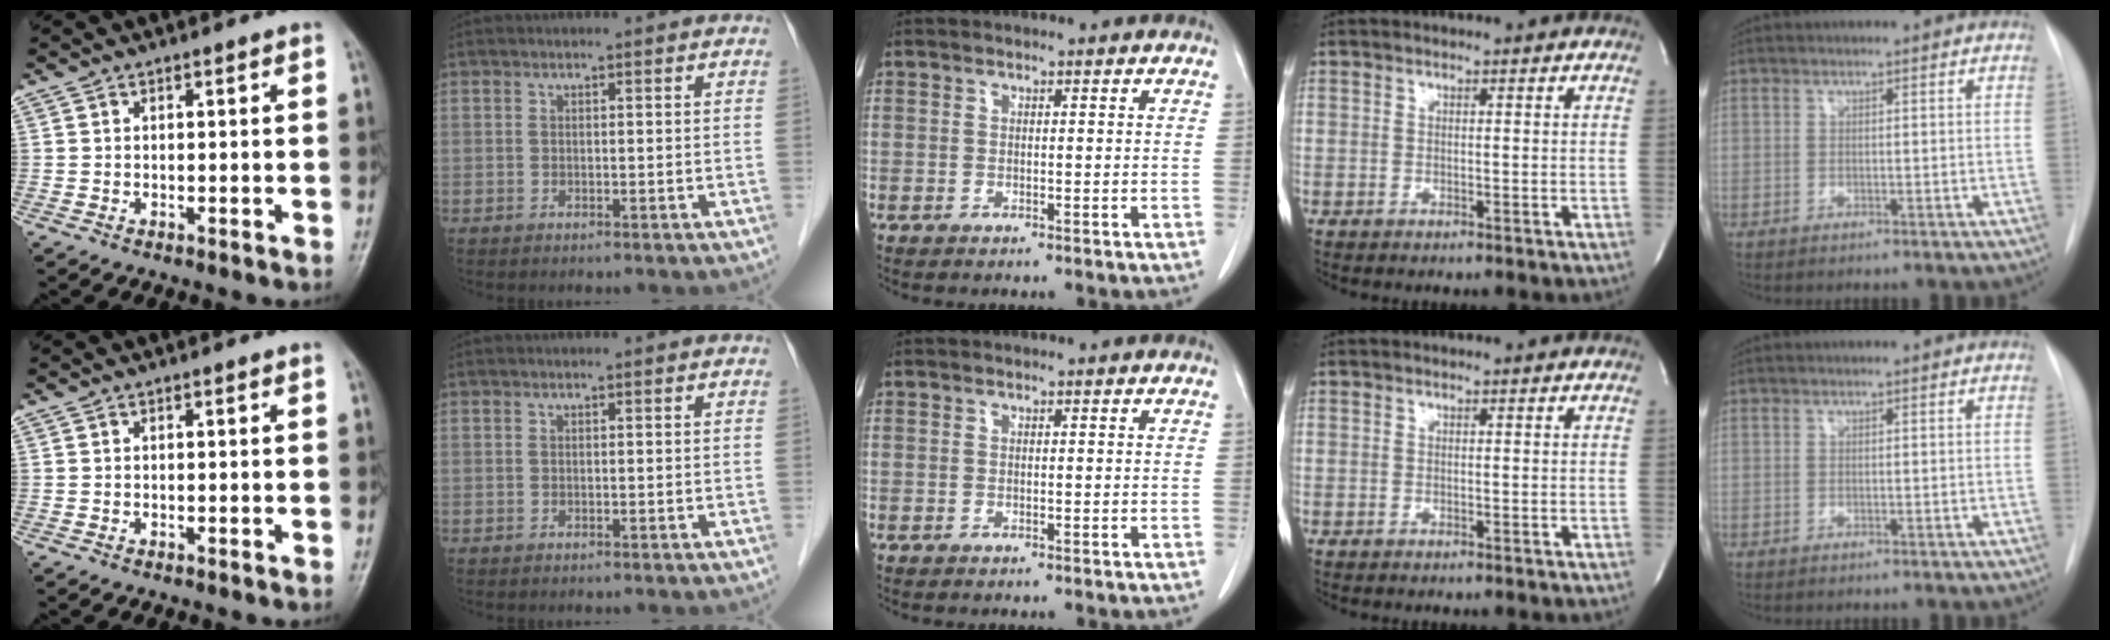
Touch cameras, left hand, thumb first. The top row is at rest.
{}